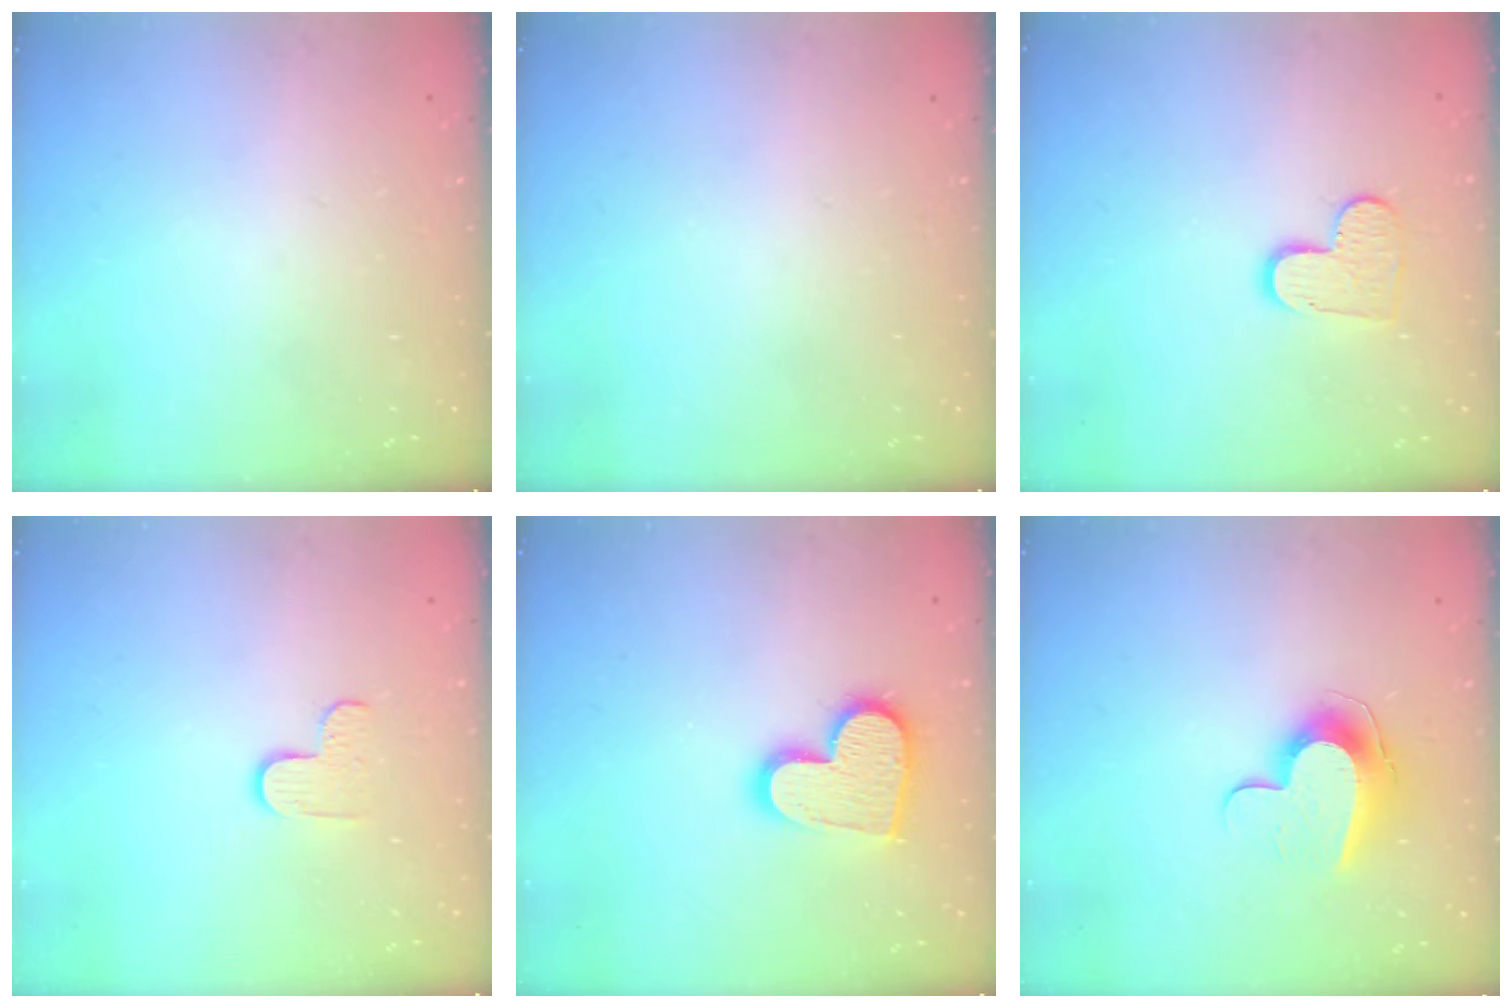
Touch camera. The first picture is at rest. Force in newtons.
{"total": 0.0}
{"total": 8.1, "press": 8.1, "slide": 0.1}
{"total": 3.7, "press": 3.7, "slide": 0.3}
{"total": 13.7, "press": 13.7, "slide": 0.8}
{"total": 10.6, "press": 10.6, "slide": 0.5}